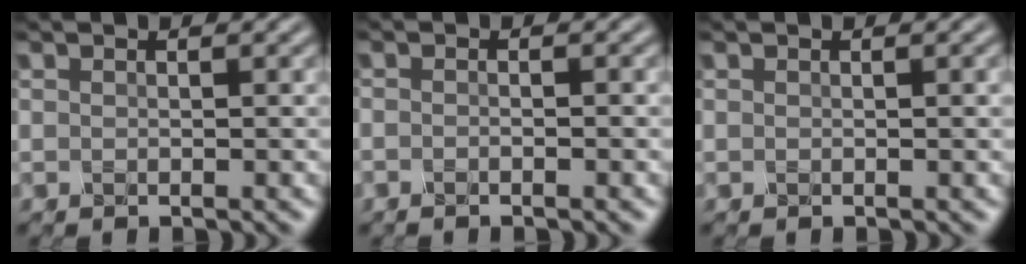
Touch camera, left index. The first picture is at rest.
{"total": 0.8, "force": [-0.6, 0.1, 0.5], "torque": [-0.005, -0.013, -0.020]}
{"total": 1.1, "force": [0.4, 0.3, 1.0], "torque": [-0.013, 0.000, 0.009]}